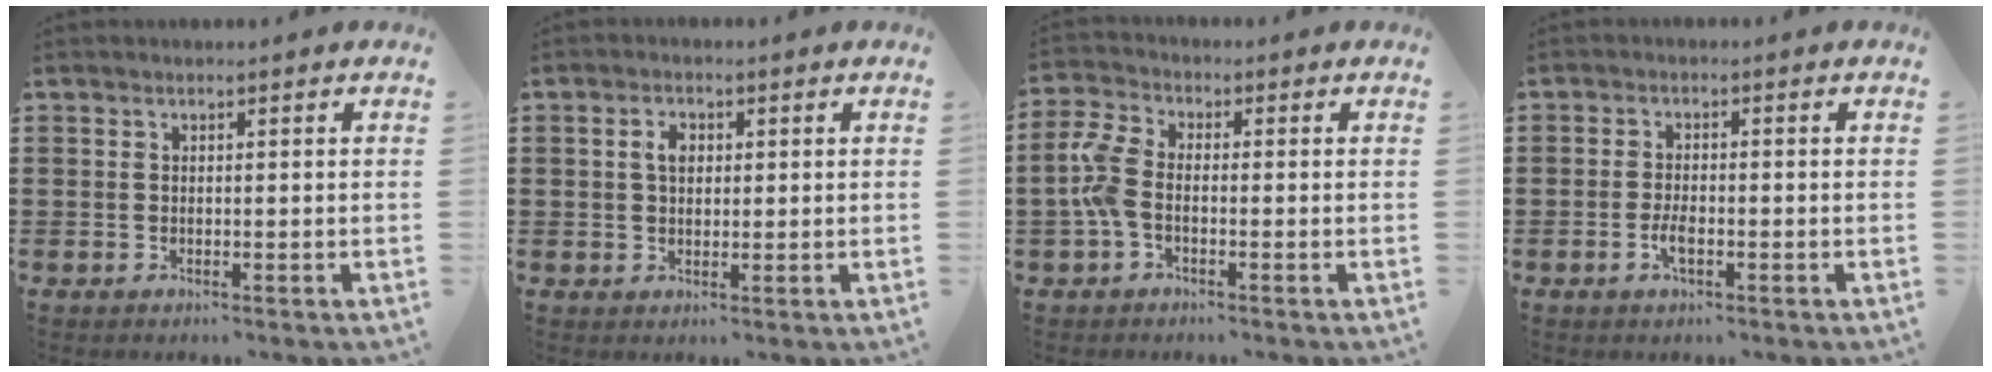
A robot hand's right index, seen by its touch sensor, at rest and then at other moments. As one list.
[{"total": 2.9, "force": [0.5, 1.9, 2.2], "torque": [-0.048, 0.011, 0.007]}, {"total": 5.1, "force": [-1.3, 2.8, 4.0], "torque": [-0.115, -0.003, -0.035]}, {"total": 2.9, "force": [-1.1, 0.9, 2.5], "torque": [-0.053, -0.004, -0.022]}]